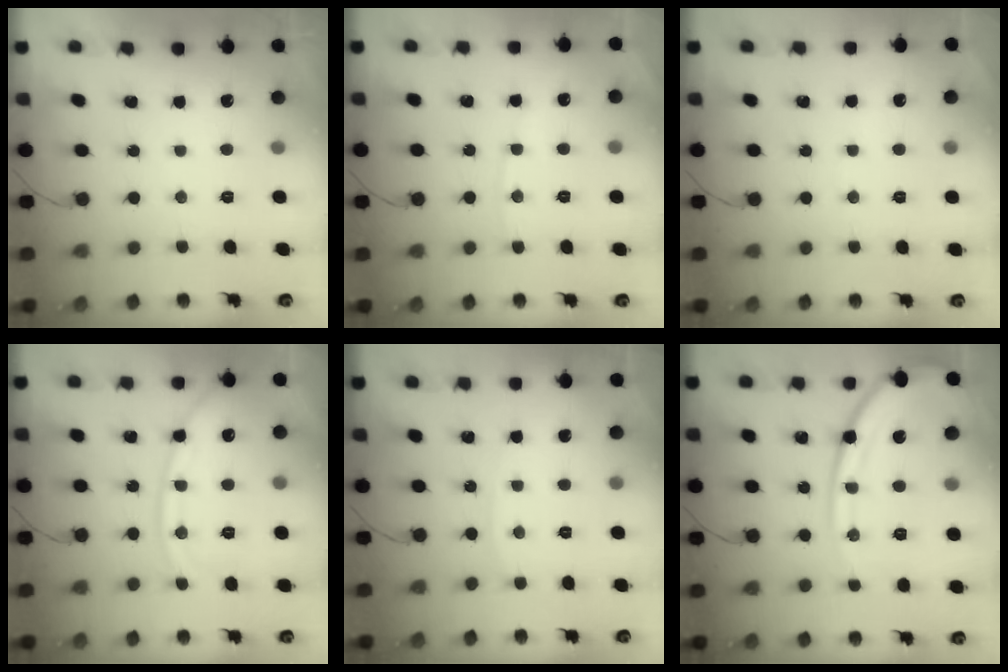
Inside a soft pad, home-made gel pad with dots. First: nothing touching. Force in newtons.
{"total": 6.5, "press": 6.5, "slide": 0.6}
{"total": 1.9, "press": 1.9, "slide": 0.2}
{"total": 12.7, "press": 12.6, "slide": 1.7}
{"total": 2.8, "press": 2.7, "slide": 0.3}
{"total": 16.9, "press": 16.8, "slide": 1.8}